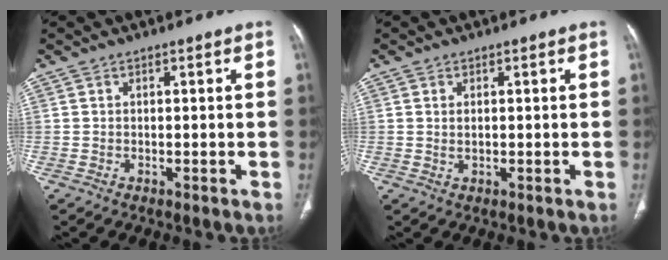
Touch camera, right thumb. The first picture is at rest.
{"total": 0.9, "force": [0.0, 0.6, 0.7], "torque": [-0.017, 0.003, 0.002]}